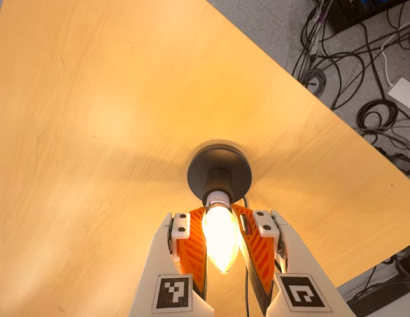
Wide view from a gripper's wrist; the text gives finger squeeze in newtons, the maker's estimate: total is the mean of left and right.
{"total": 25.2, "left": 24.7, "right": 25.7}